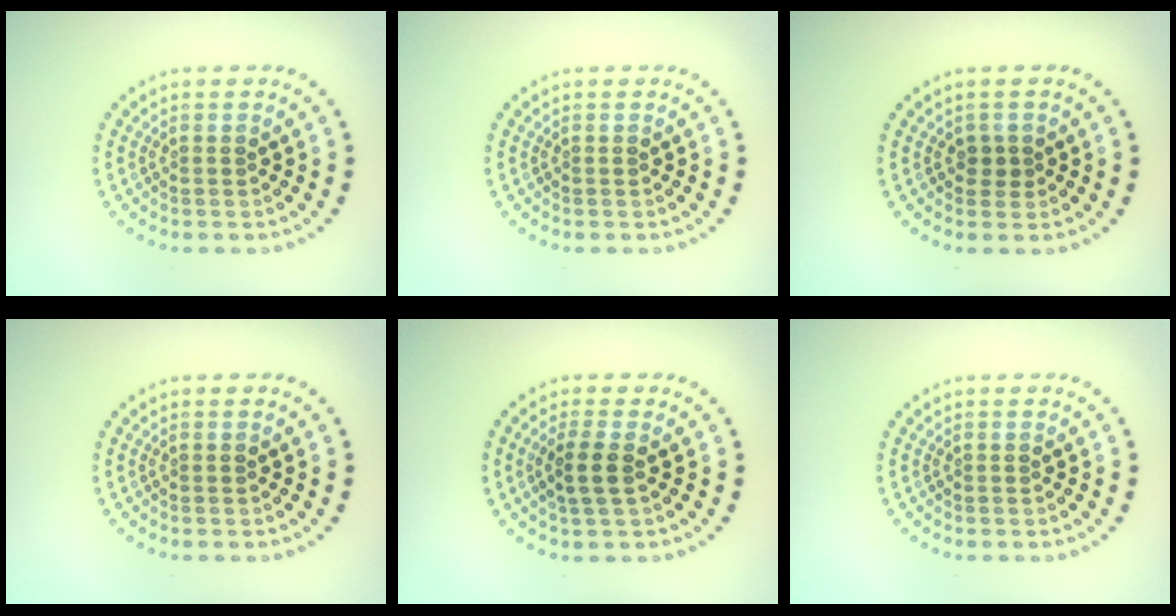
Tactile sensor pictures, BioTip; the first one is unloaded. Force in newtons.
{"total": 0.0}
{"total": 1.2, "press": 1.1, "slide": 0.6}
{"total": 0.0}
{"total": 2.3, "press": 2.1, "slide": 0.8}
{"total": 0.0}